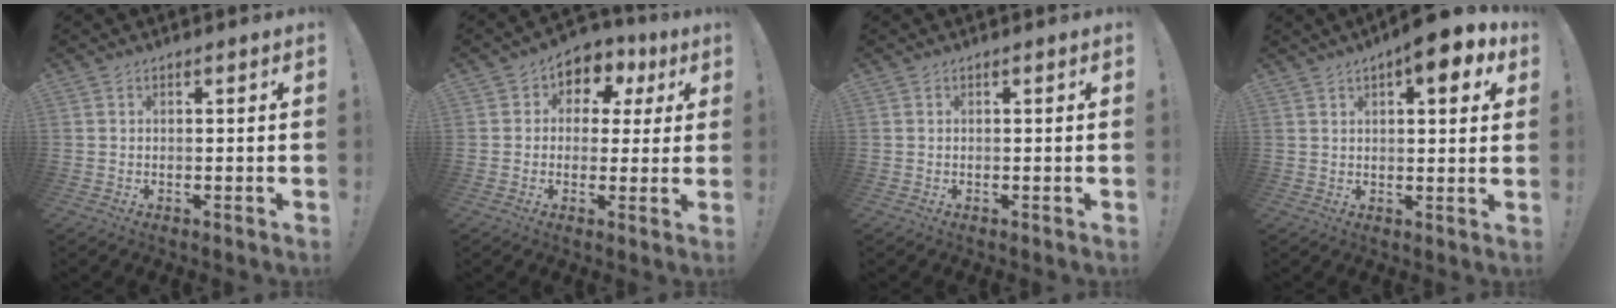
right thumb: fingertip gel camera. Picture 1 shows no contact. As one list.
[{"total": 6.0, "force": [0.7, 5.4, 2.4], "torque": [-0.025, -0.006, 0.013]}, {"total": 0.0}, {"total": 9.1, "force": [4.9, 2.2, 7.4], "torque": [-0.086, -0.027, 0.074]}]